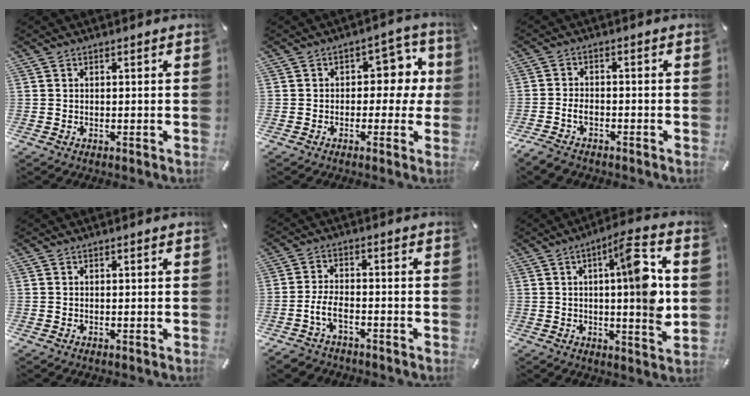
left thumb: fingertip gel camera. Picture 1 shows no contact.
{"total": 8.1, "force": [1.4, 5.6, 5.7], "torque": [-0.067, -0.004, 0.017]}
{"total": 3.8, "force": [-2.1, 2.4, 2.2], "torque": [-0.050, 0.009, -0.041]}
{"total": 0.0}
{"total": 5.9, "force": [-3.0, 3.3, 3.8], "torque": [-0.089, 0.013, -0.059]}
{"total": 14.7, "force": [2.3, 2.5, 14.3], "torque": [-0.215, -0.006, 0.031]}